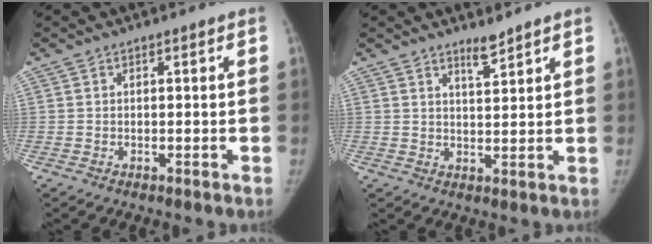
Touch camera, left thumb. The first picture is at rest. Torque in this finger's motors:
{"motor_torque": [0.10, -0.21, 0.62, -0.26, 0.12]}